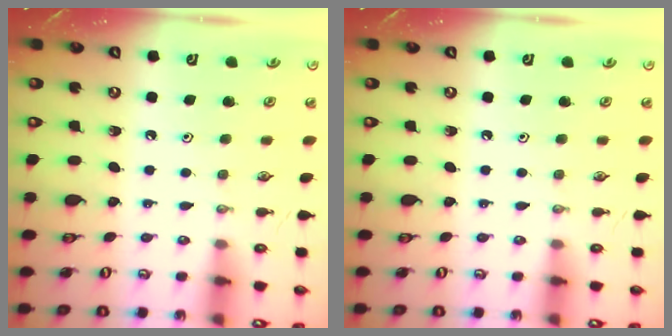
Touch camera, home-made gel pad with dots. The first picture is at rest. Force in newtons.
{"total": 0.0}